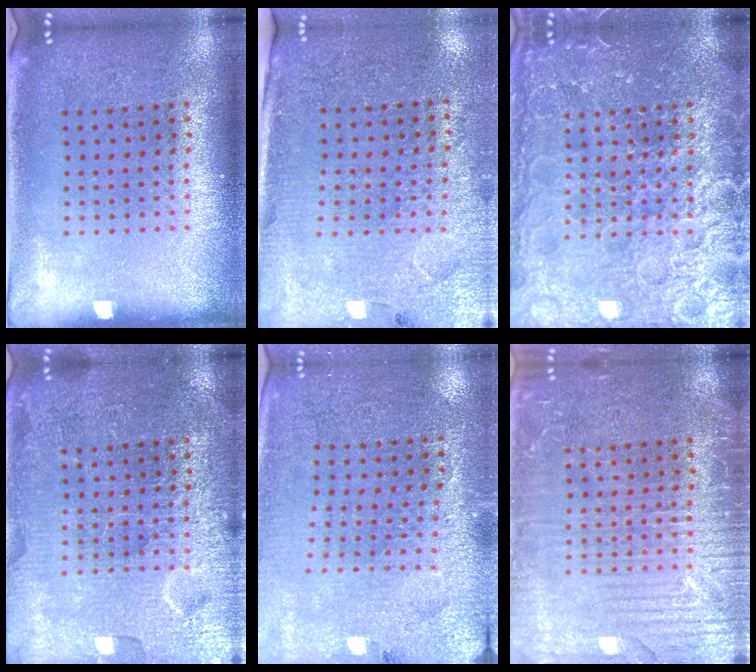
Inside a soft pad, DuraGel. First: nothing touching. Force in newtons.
{"total": 3.0, "press": 2.8, "slide": 0.9}
{"total": 6.9, "press": 6.9, "slide": 0.8}
{"total": 4.2, "press": 4.2, "slide": 0.4}
{"total": 2.9, "press": 2.8, "slide": 0.4}
{"total": 5.8, "press": 5.8, "slide": 0.7}